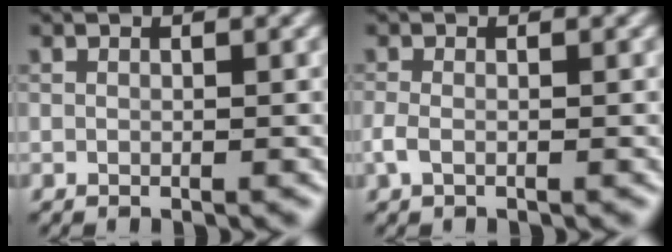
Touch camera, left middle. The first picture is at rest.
{"total": 1.3, "force": [-0.4, 0.6, 1.1], "torque": [-0.028, -0.001, -0.013]}